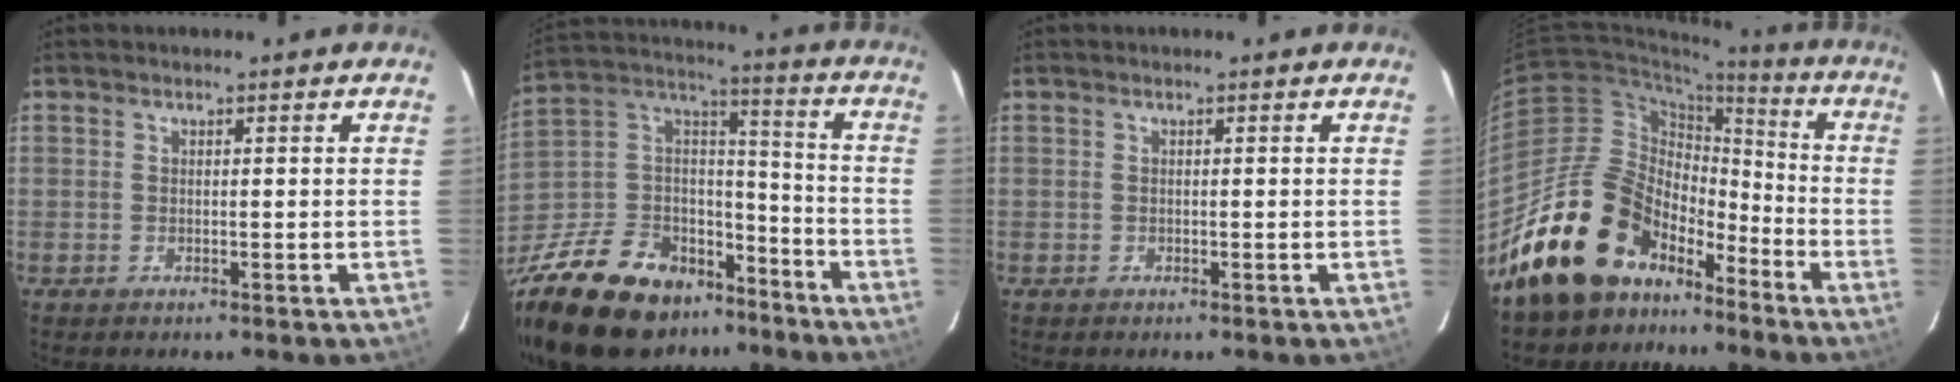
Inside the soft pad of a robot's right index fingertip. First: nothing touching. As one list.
[{"total": 30.7, "force": [-21.0, 16.9, 14.7], "torque": [-0.337, 0.030, -0.323]}, {"total": 0.0}, {"total": 18.6, "force": [-13.6, 10.9, 6.5], "torque": [-0.133, 0.035, -0.221]}]